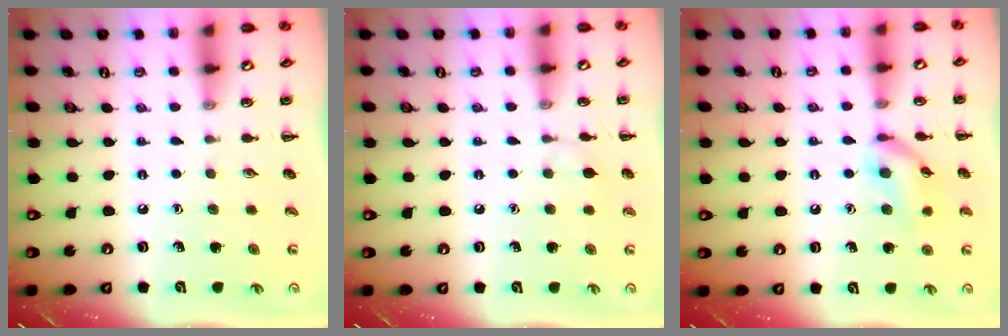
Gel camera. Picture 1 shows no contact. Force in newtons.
{"total": 4.5, "press": 4.2, "slide": 1.5}
{"total": 11.6, "press": 11.5, "slide": 1.7}